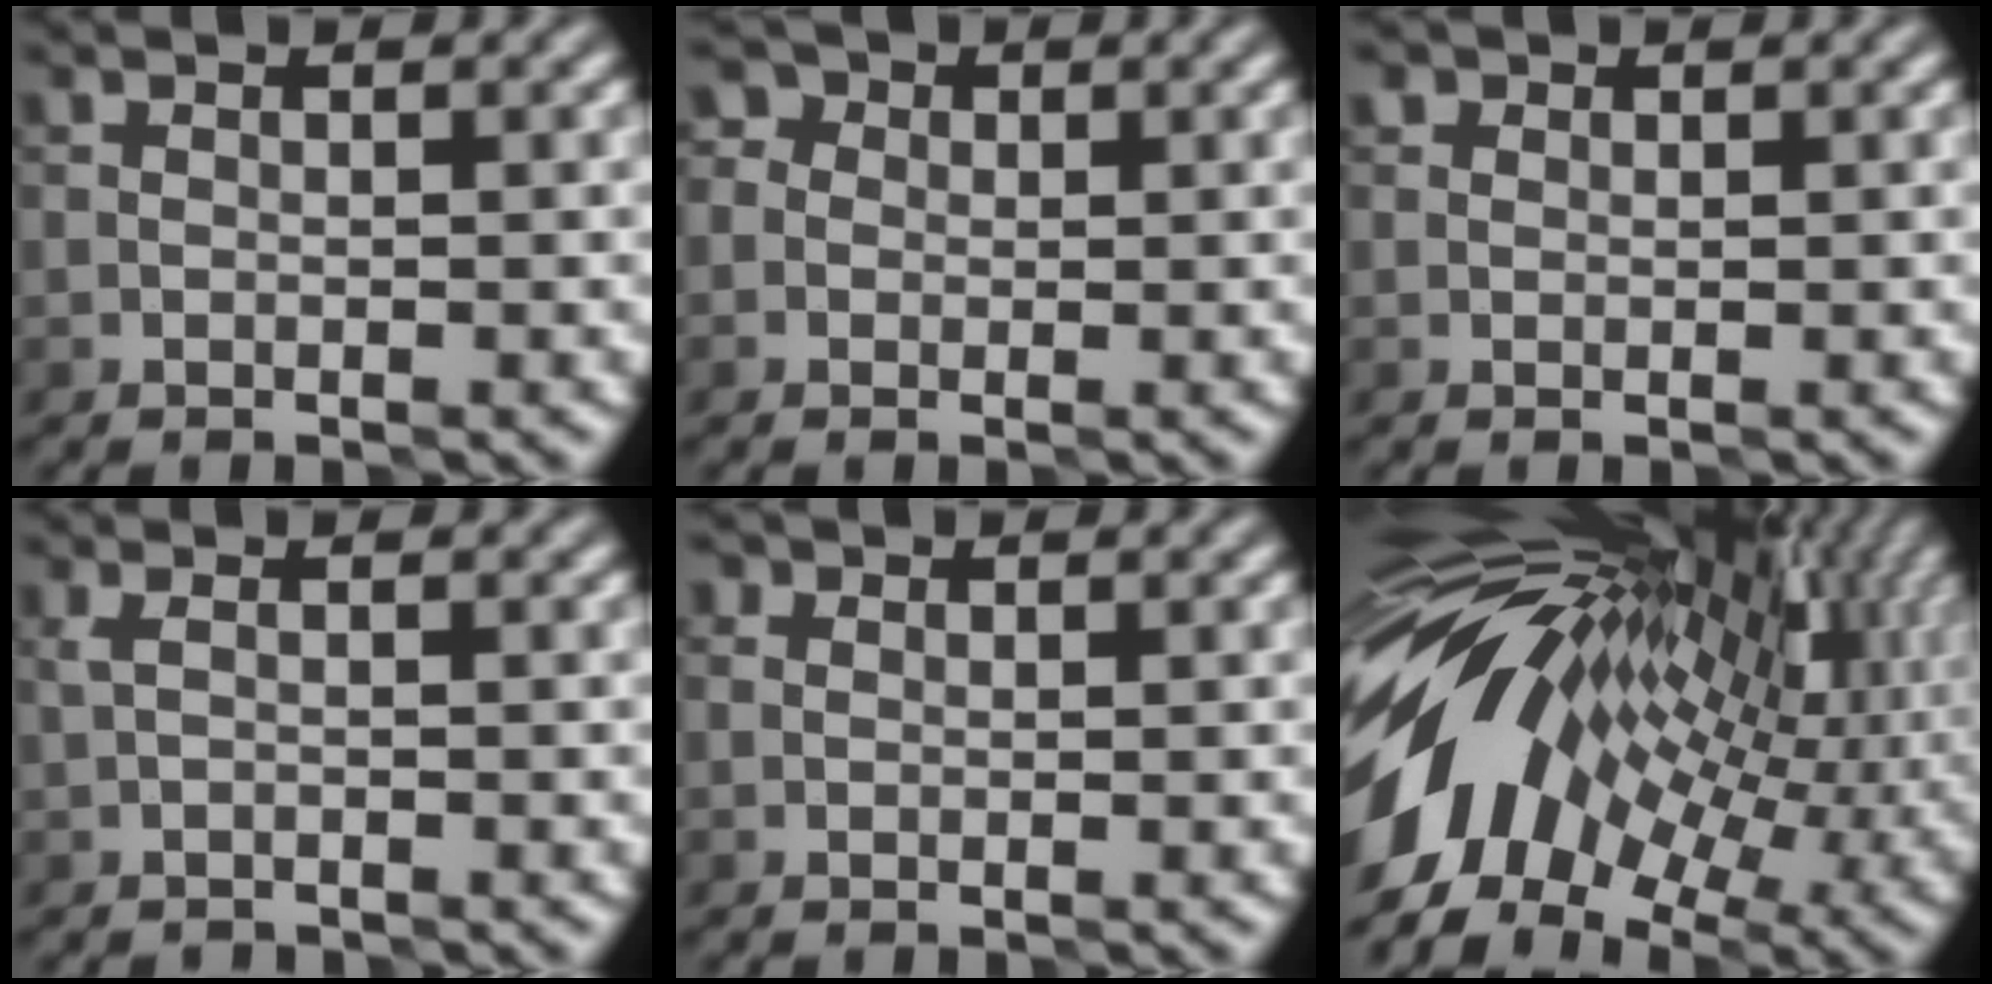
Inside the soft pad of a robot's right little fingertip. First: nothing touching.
{"total": 2.7, "force": [0.9, 2.3, 1.0], "torque": [0.002, 0.015, -0.012]}
{"total": 1.3, "force": [0.9, 0.8, 0.4], "torque": [-0.002, 0.001, -0.004]}
{"total": 0.6, "force": [-0.3, 0.2, 0.5], "torque": [-0.013, 0.000, -0.005]}
{"total": 1.3, "force": [0.7, 1.0, 0.6], "torque": [-0.001, 0.003, -0.012]}
{"total": 16.5, "force": [1.3, 8.9, 13.9], "torque": [-0.253, 0.014, 0.016]}